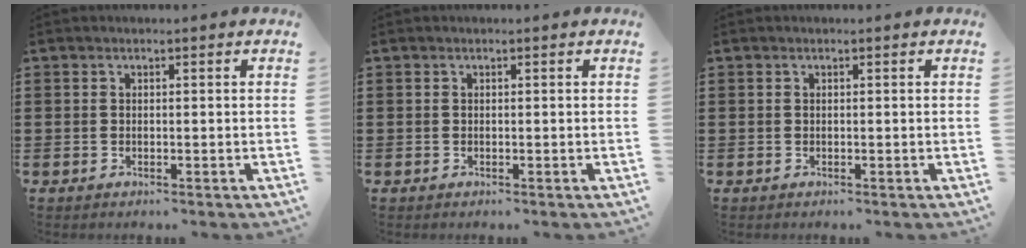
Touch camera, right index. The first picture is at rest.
{"total": 0.0}
{"total": 0.0}